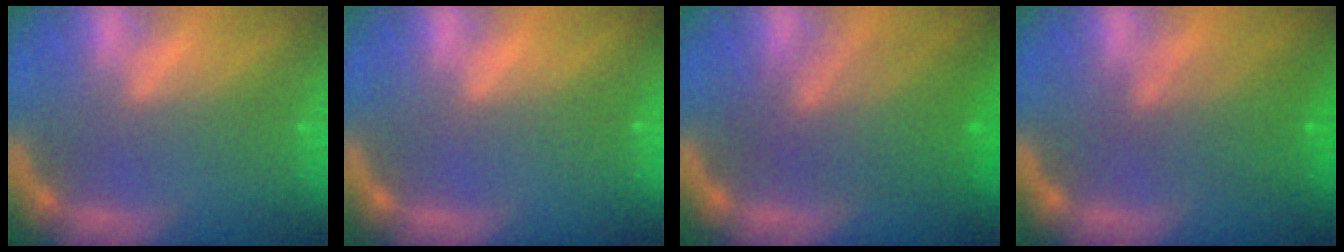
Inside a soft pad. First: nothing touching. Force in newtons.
{"total": 0.0}
{"total": 7.5}
{"total": 4.5}